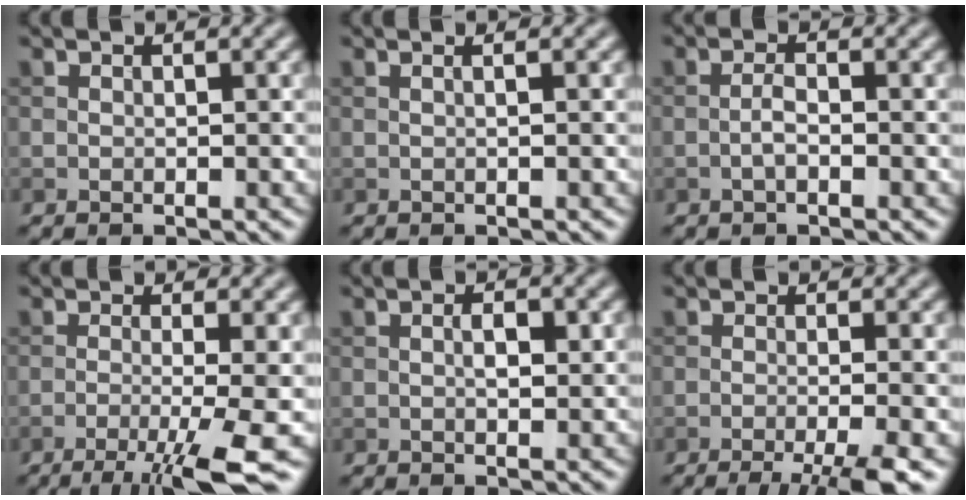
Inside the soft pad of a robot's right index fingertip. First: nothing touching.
{"total": 1.3, "force": [0.4, 0.4, 1.2], "torque": [-0.009, -0.001, -0.007]}
{"total": 1.4, "force": [-0.7, 0.4, 1.2], "torque": [-0.026, 0.003, -0.016]}
{"total": 7.0, "force": [-3.3, 1.1, 6.1], "torque": [-0.089, -0.005, -0.060]}
{"total": 1.8, "force": [0.2, 0.8, 1.6], "torque": [-0.024, -0.002, 0.002]}
{"total": 5.3, "force": [-3.1, 0.9, 4.2], "torque": [-0.052, -0.001, -0.054]}